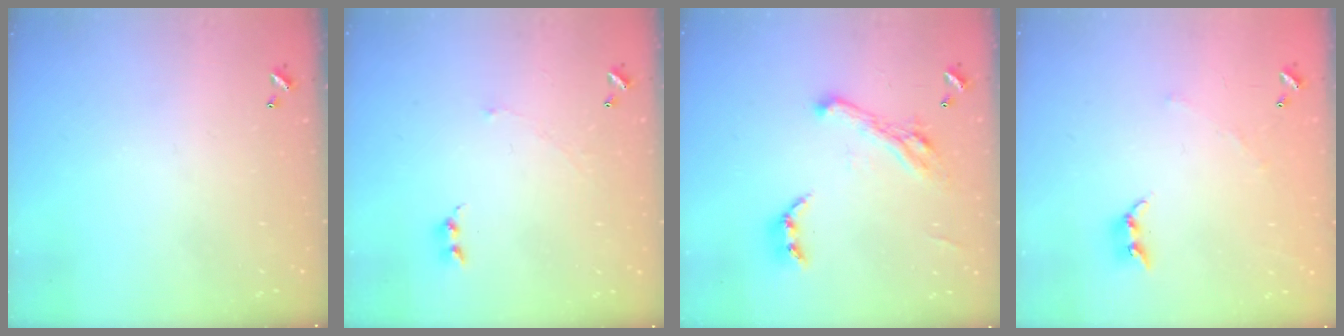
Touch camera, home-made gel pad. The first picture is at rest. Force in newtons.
{"total": 2.0, "press": 1.9, "slide": 0.7}
{"total": 7.2, "press": 7.1, "slide": 1.1}
{"total": 3.9, "press": 3.9, "slide": 0.2}